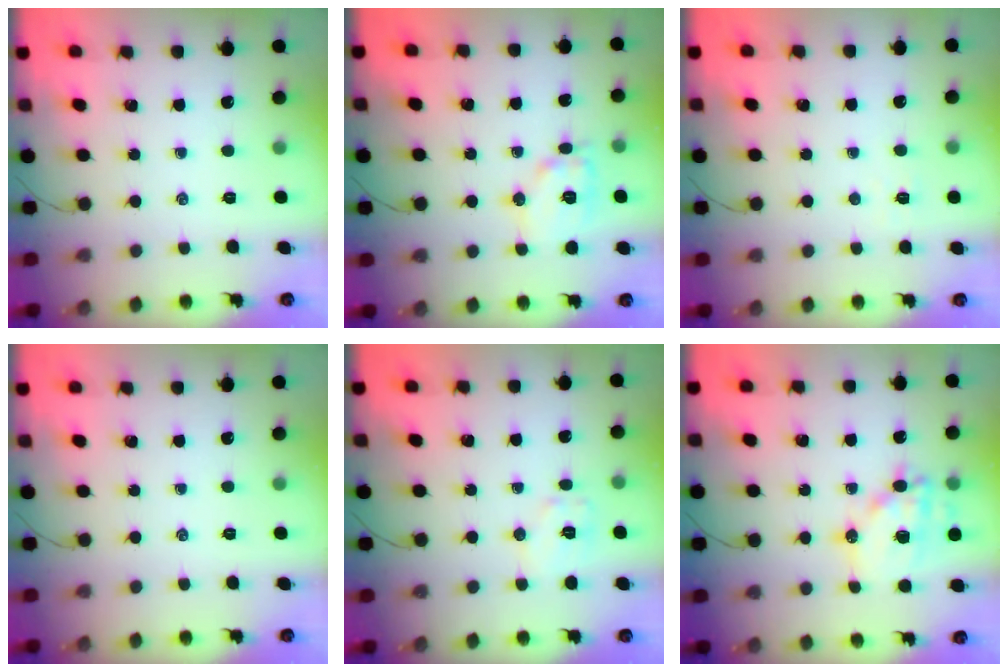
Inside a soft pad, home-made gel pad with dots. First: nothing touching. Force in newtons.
{"total": 11.2, "press": 11.2, "slide": 0.4}
{"total": 2.6, "press": 2.6, "slide": 0.5}
{"total": 0.0}
{"total": 6.8, "press": 6.7, "slide": 0.6}
{"total": 15.9, "press": 15.5, "slide": 3.4}